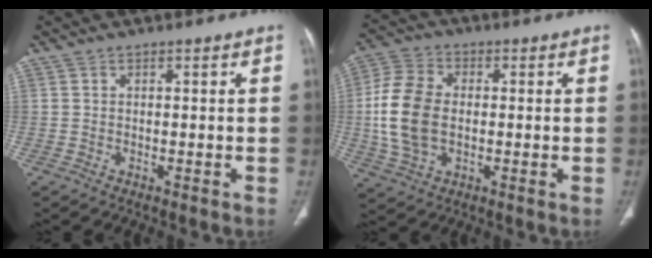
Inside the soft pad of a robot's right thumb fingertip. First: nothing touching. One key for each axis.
{"total": 12.6, "fx": -0.2, "fy": 8.1, "fz": 9.6, "tx": -0.203, "ty": 0.011, "tz": -0.004}